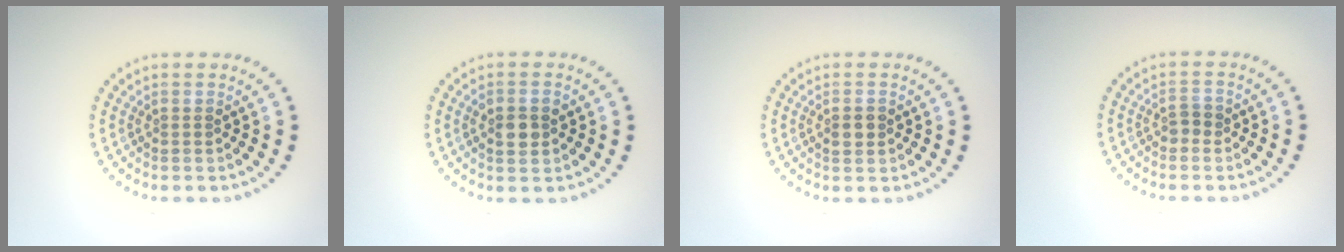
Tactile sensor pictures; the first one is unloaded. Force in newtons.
{"total": 2.5, "press": 2.5, "slide": 0.3}
{"total": 1.4, "press": 1.4, "slide": 0.1}
{"total": 1.2, "press": 1.1, "slide": 0.4}